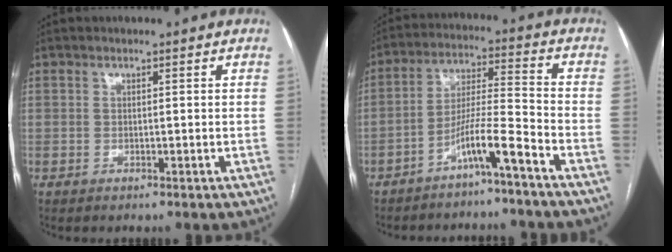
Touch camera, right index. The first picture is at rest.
{"total": 7.6, "force": [-5.3, -1.0, 5.4], "torque": [-0.101, 0.006, -0.099]}